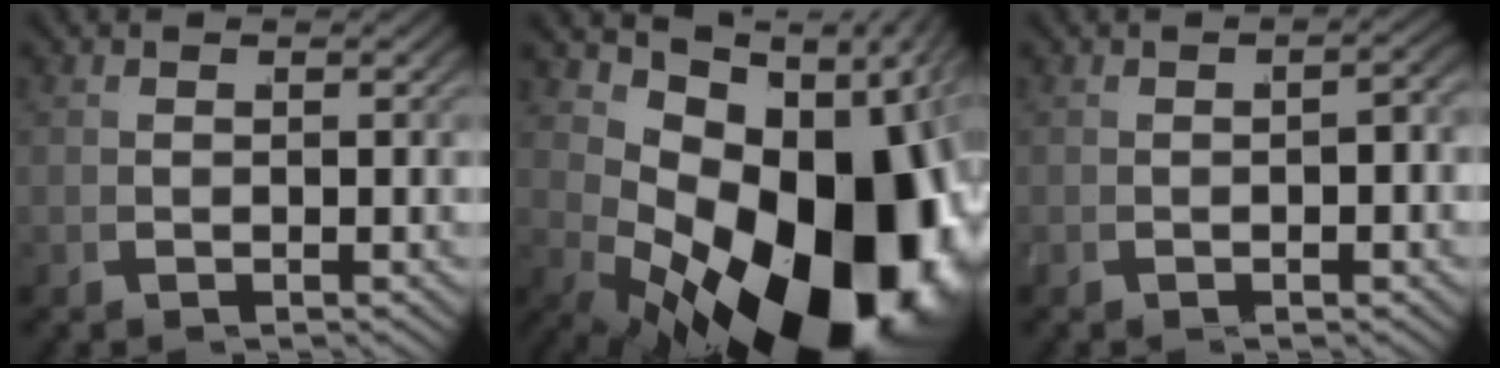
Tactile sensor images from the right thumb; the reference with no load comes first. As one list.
[{"total": 23.7, "force": [-1.9, 14.0, 19.1], "torque": [-0.295, -0.051, 0.007]}, {"total": 1.5, "force": [-0.5, 0.7, 1.3], "torque": [-0.017, 0.003, -0.011]}]